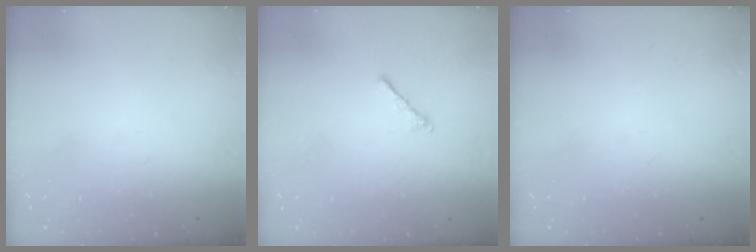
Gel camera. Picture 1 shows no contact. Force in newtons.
{"total": 1.0, "press": 0.9, "slide": 0.4}
{"total": 0.0}